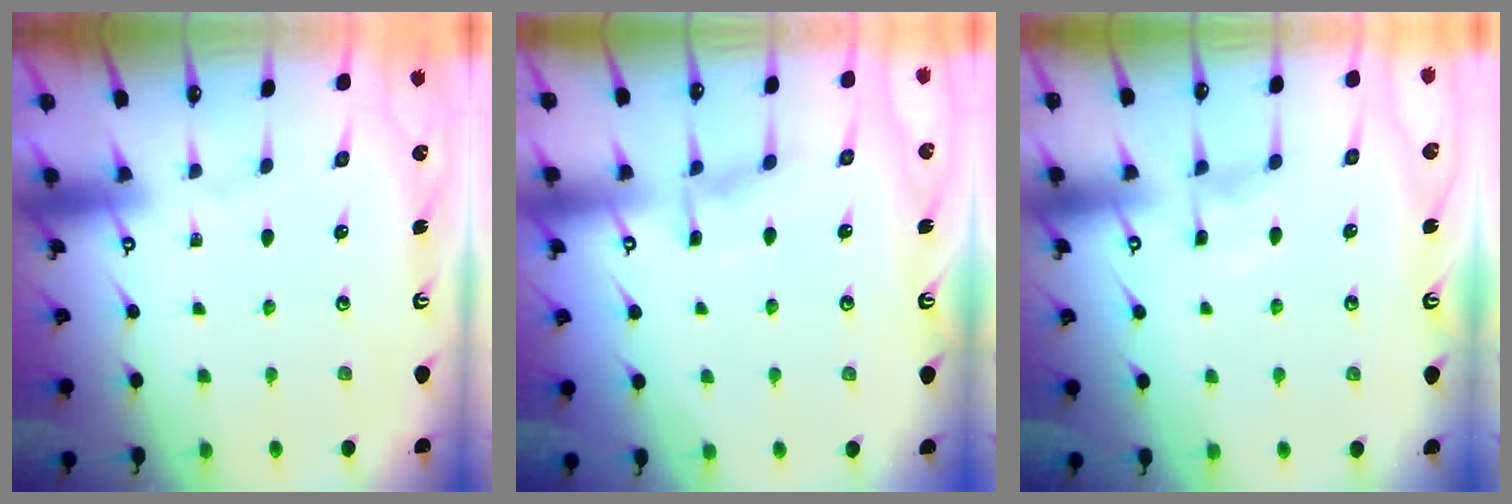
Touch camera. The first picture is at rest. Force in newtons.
{"total": 5.8, "press": 5.7, "slide": 0.6}
{"total": 6.5, "press": 6.5, "slide": 0.6}